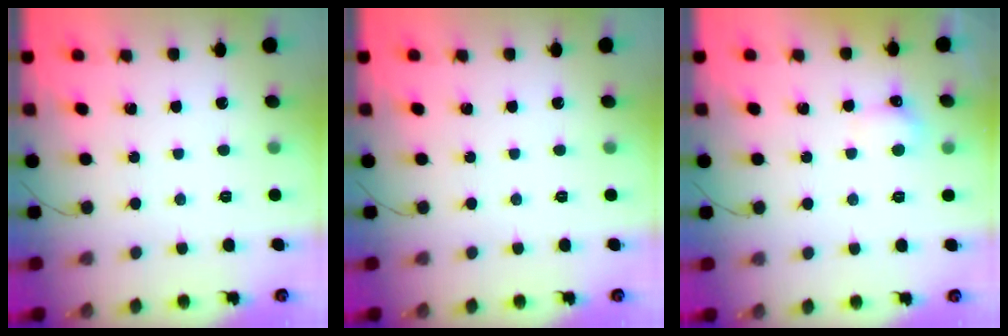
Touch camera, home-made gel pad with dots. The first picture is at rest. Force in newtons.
{"total": 0.0}
{"total": 4.6, "press": 4.4, "slide": 1.3}